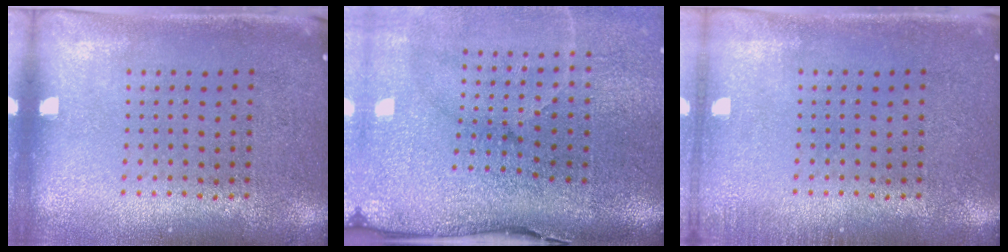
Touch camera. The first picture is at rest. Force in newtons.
{"total": 5.0, "press": 3.9, "slide": 3.1}
{"total": 0.9, "press": 0.9, "slide": 0.2}